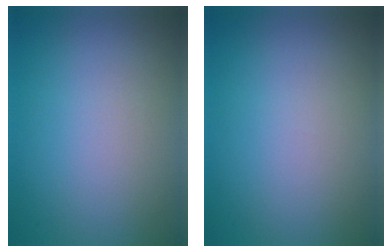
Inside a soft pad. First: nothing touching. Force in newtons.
{"total": 0.0}